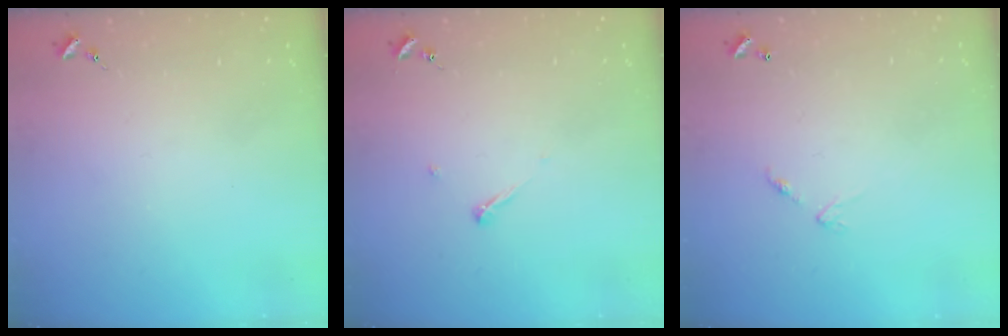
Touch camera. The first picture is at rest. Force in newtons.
{"total": 3.2, "press": 3.2, "slide": 0.3}
{"total": 5.8, "press": 5.8, "slide": 0.4}